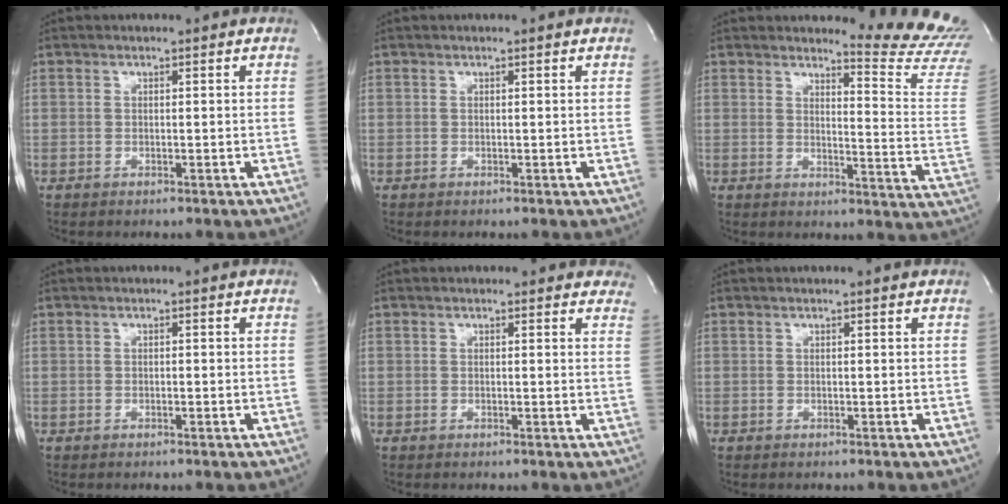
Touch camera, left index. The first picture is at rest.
{"total": 0.0}
{"total": 13.2, "force": [13.1, -1.6, 1.0], "torque": [-0.006, -0.164, 0.126]}
{"total": 0.0}
{"total": 6.9, "force": [6.3, 2.6, 1.3], "torque": [0.014, -0.007, 0.037]}
{"total": 0.5, "force": [0.4, -0.1, 0.2], "torque": [-0.009, -0.004, 0.009]}